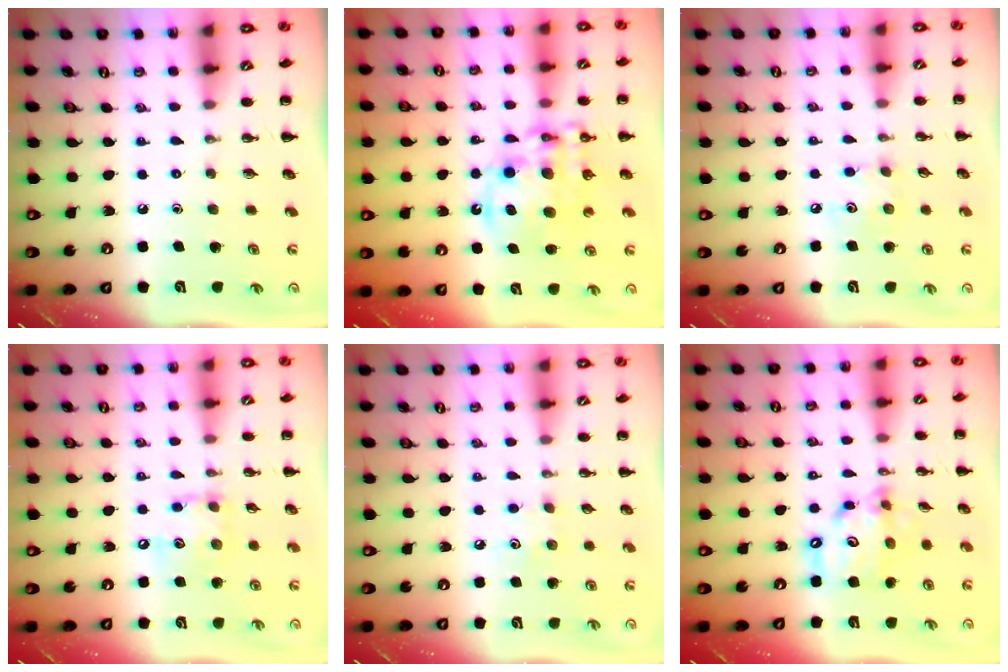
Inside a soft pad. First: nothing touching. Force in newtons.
{"total": 14.7, "press": 14.3, "slide": 3.4}
{"total": 4.6, "press": 4.6, "slide": 0.8}
{"total": 9.6, "press": 9.6, "slide": 0.7}
{"total": 4.3, "press": 4.1, "slide": 1.2}
{"total": 12.8, "press": 12.4, "slide": 3.1}